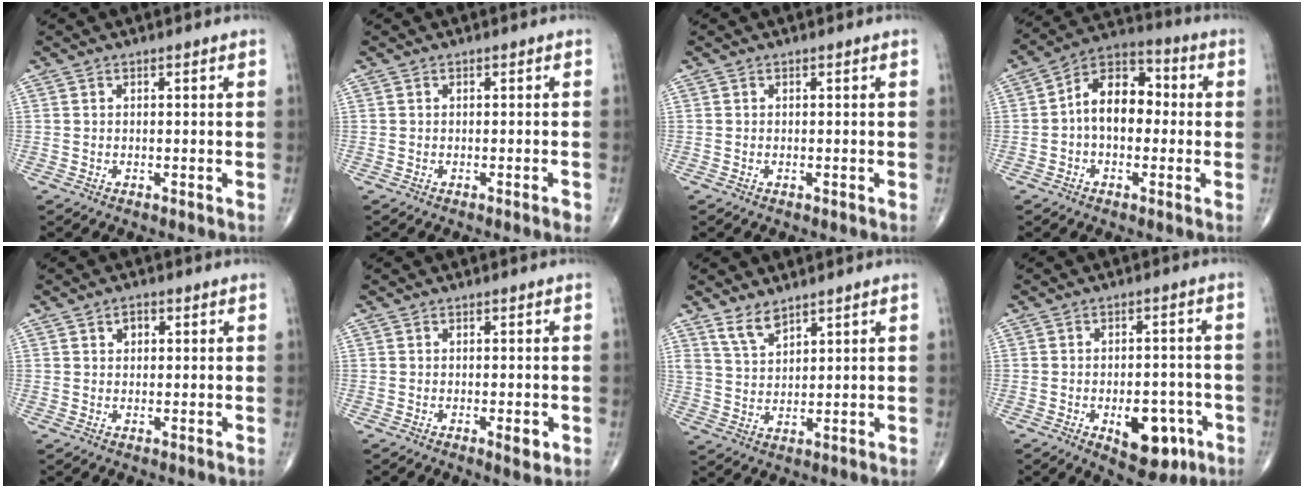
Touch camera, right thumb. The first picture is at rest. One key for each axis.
{"total": 1.3, "fx": -0.8, "fy": 0.1, "fz": 1.0, "tx": -0.015, "ty": -0.003, "tz": -0.012}
{"total": 0.0}
{"total": 11.7, "fx": -0.1, "fy": 7.7, "fz": 8.8, "tx": -0.114, "ty": 0.035, "tz": -0.017}
{"total": 2.2, "fx": 0.9, "fy": 1.6, "fz": 1.2, "tx": -0.005, "ty": -0.001, "tz": 0.010}
{"total": 2.4, "fx": -0.8, "fy": 0.8, "fz": 2.1, "tx": -0.024, "ty": -0.003, "tz": -0.009}
{"total": 4.8, "fx": 3.8, "fy": 1.8, "fz": 2.2, "tx": -0.035, "ty": -0.026, "tz": 0.081}
{"total": 10.6, "fx": -4.2, "fy": 5.8, "fz": 7.9, "tx": -0.077, "ty": 0.019, "tz": -0.047}